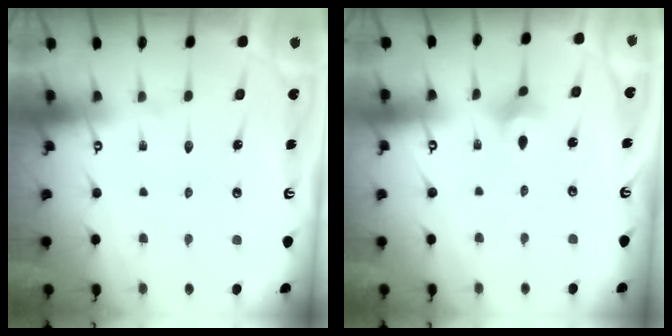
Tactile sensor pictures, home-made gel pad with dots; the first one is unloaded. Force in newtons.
{"total": 3.5, "press": 3.4, "slide": 0.8}